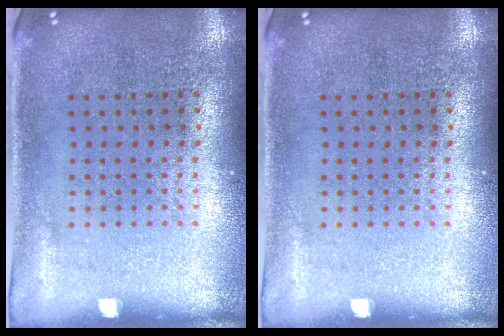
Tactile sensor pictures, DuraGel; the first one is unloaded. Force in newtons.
{"total": 0.0}